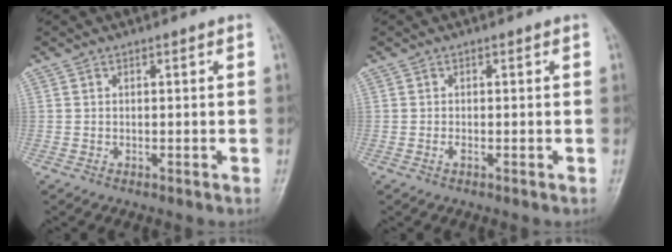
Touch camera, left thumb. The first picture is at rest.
{"total": 0.6, "force": [-0.2, 0.3, 0.5], "torque": [-0.008, -0.001, -0.006]}